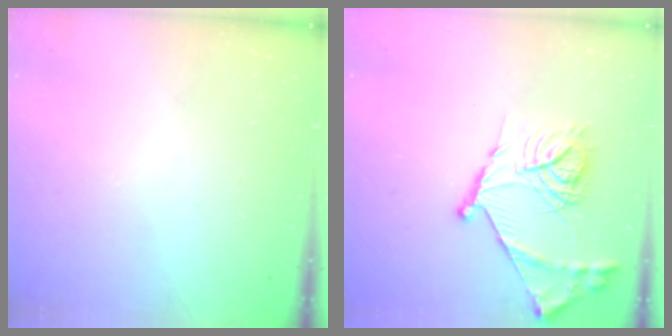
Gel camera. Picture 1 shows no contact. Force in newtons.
{"total": 18.1, "press": 18.0, "slide": 1.7}